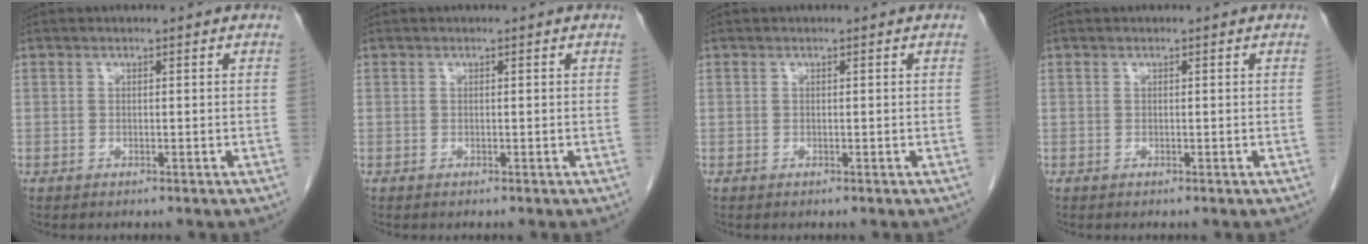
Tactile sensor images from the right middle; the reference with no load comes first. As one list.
[{"total": 0.0}, {"total": 0.0}, {"total": 0.0}]